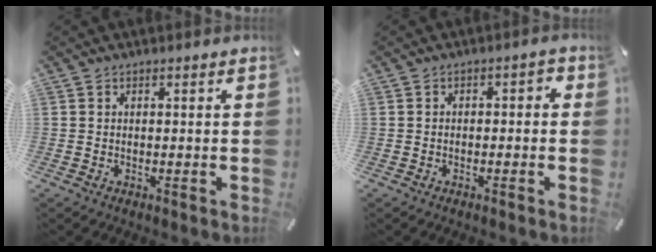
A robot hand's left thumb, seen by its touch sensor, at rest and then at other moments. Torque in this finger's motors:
{"motor_torque": [0.16, -0.16, 0.05, 0.18, 0.00]}